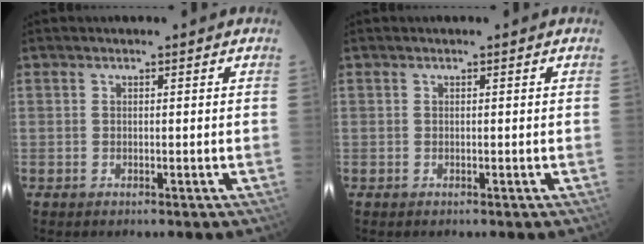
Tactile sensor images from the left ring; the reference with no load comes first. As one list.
[{"total": 0.0}]